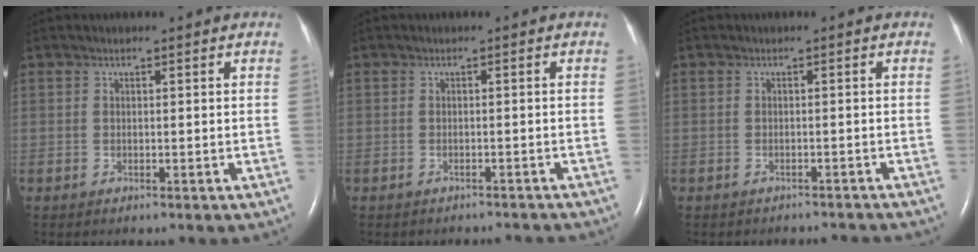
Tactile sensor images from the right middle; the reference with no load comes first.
{"total": 4.1, "force": [-3.9, 1.0, 0.6], "torque": [-0.002, -0.003, -0.042]}
{"total": 4.9, "force": [-4.7, 1.2, 0.6], "torque": [0.000, -0.002, -0.049]}